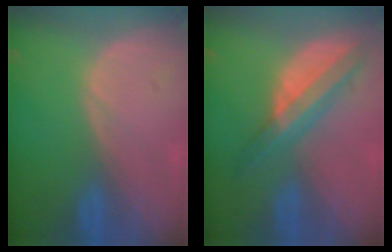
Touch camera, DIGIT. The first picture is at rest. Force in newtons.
{"total": 7.9, "press": 6.7, "slide": 4.2}